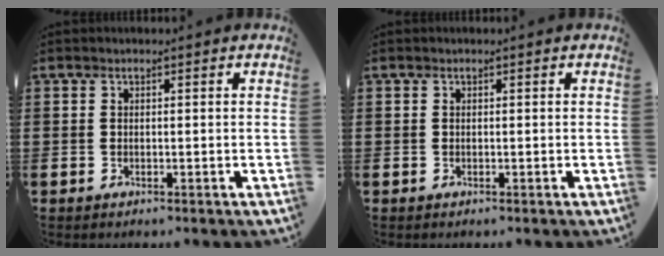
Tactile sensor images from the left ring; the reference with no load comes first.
{"total": 0.0}